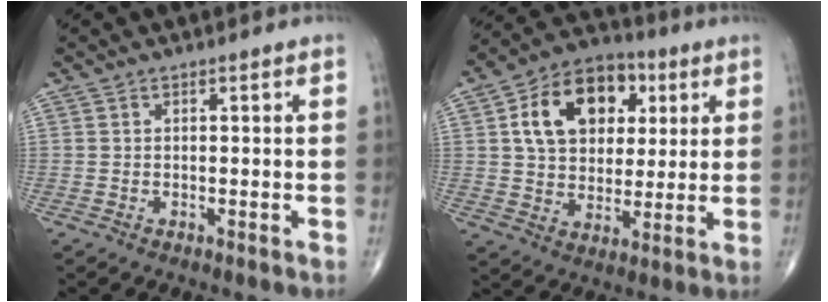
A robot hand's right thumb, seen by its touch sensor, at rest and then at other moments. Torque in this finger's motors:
{"motor_torque": [0.88, 3.07, 1.50, 0.61, 0.15]}